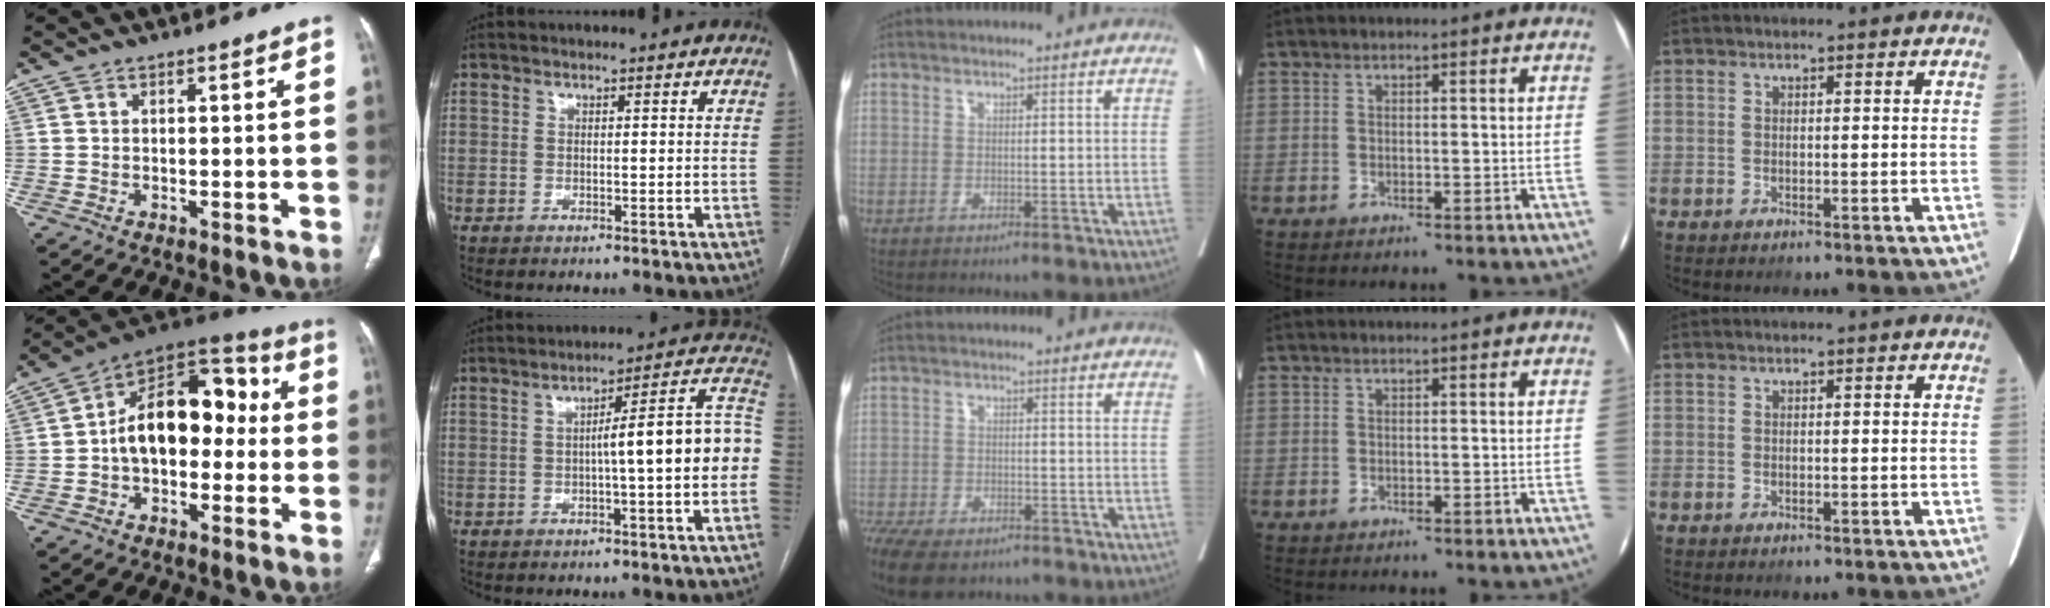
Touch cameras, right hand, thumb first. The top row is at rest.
{"thumb": {"total": 17.8, "force": [0.0, 11.3, 13.8], "torque": [-0.177, 0.054, -0.012]}, "index": {"total": 13.0, "force": [-1.3, 0.5, 12.9], "torque": [-0.166, 0.038, -0.023]}, "middle": {"total": 12.6, "force": [-9.2, 5.5, 6.5], "torque": [-0.147, -0.011, -0.142]}}